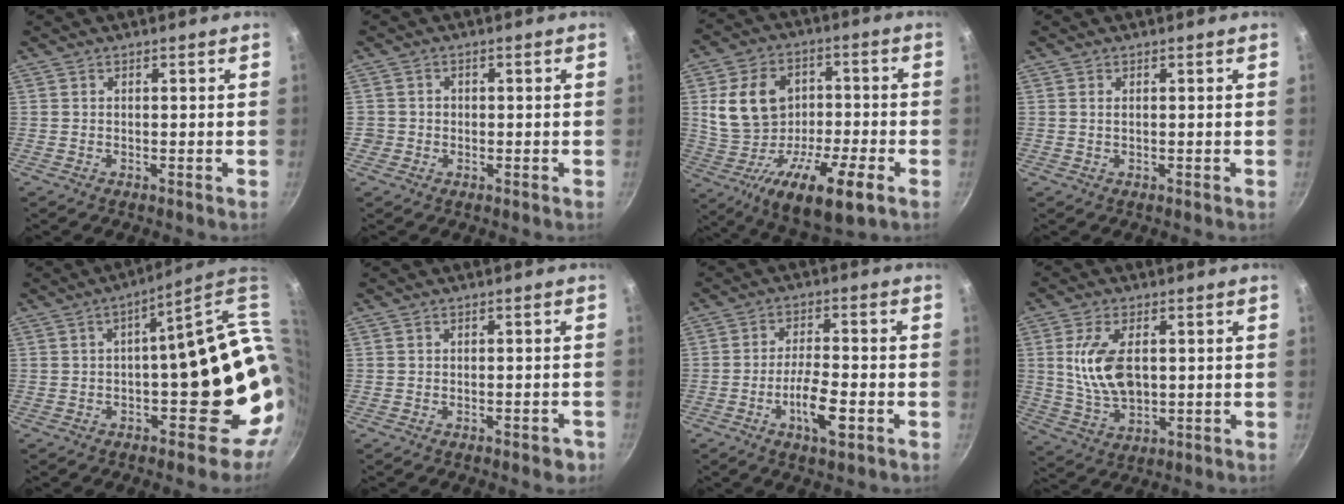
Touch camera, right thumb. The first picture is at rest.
{"total": 1.8, "force": [-0.4, 1.8, 0.4], "torque": [0.003, 0.007, -0.006]}
{"total": 19.1, "force": [-3.8, 11.0, 15.1], "torque": [-0.241, 0.020, -0.065]}
{"total": 0.7, "force": [0.2, 0.3, 0.6], "torque": [-0.011, 0.001, 0.003]}
{"total": 19.7, "force": [1.0, 8.5, 17.7], "torque": [-0.152, 0.008, 0.032]}
{"total": 2.7, "force": [-1.5, 1.4, 1.7], "torque": [-0.008, 0.022, -0.006]}
{"total": 8.1, "force": [-3.2, 2.6, 7.0], "torque": [-0.125, 0.017, -0.058]}
{"total": 11.2, "force": [1.5, 6.2, 9.2], "torque": [-0.168, -0.008, 0.034]}